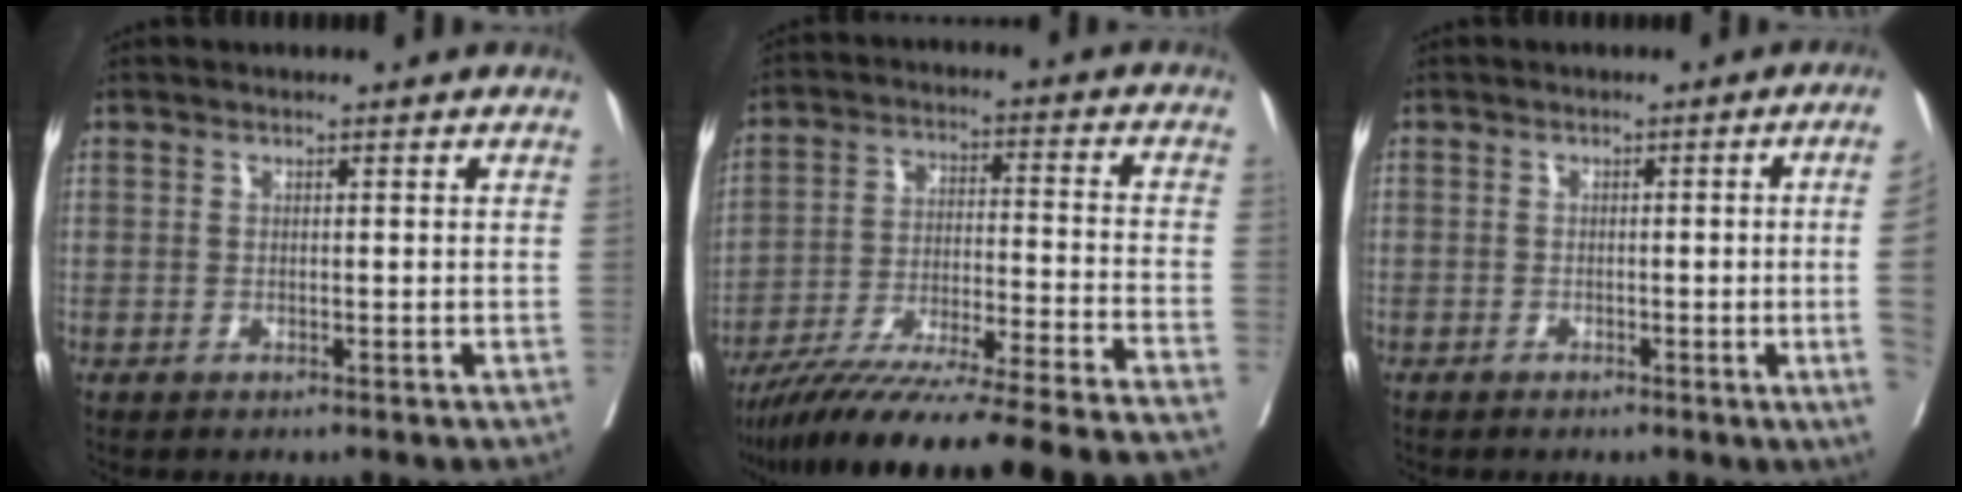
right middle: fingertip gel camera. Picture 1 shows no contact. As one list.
[{"total": 26.7, "force": [-23.6, -1.4, 12.4], "torque": [-0.150, -0.059, -0.354]}, {"total": 5.8, "force": [-0.9, -1.9, 5.4], "torque": [-0.048, -0.010, -0.015]}]